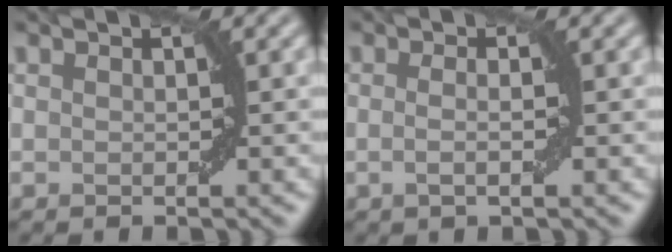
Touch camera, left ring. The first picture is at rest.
{"total": 1.8, "force": [-0.1, 0.4, 1.7], "torque": [-0.024, -0.002, -0.010]}